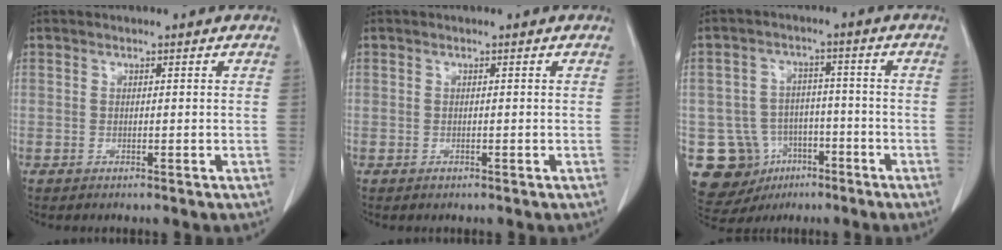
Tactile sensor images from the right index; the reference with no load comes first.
{"total": 0.0}
{"total": 12.1, "force": [-5.0, 10.5, 3.1], "torque": [-0.065, 0.034, -0.064]}